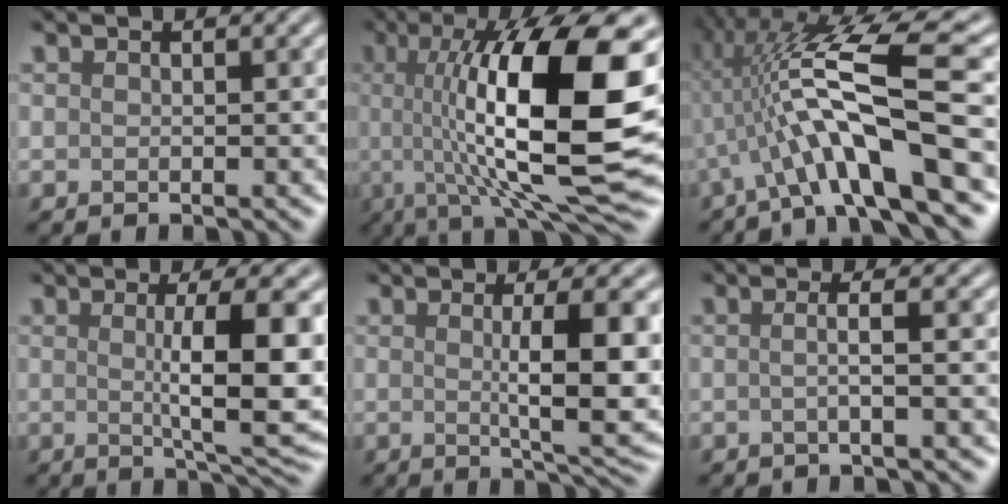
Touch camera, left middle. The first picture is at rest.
{"total": 16.0, "force": [1.3, 4.5, 15.3], "torque": [-0.233, 0.004, 0.029]}
{"total": 11.2, "force": [-1.0, 2.3, 10.9], "torque": [-0.193, 0.021, -0.016]}
{"total": 8.6, "force": [0.2, 1.8, 8.4], "torque": [-0.113, -0.004, 0.012]}
{"total": 7.7, "force": [0.1, 1.6, 7.5], "torque": [-0.103, -0.003, 0.012]}
{"total": 1.9, "force": [-0.2, 0.4, 1.8], "torque": [-0.026, -0.001, -0.007]}